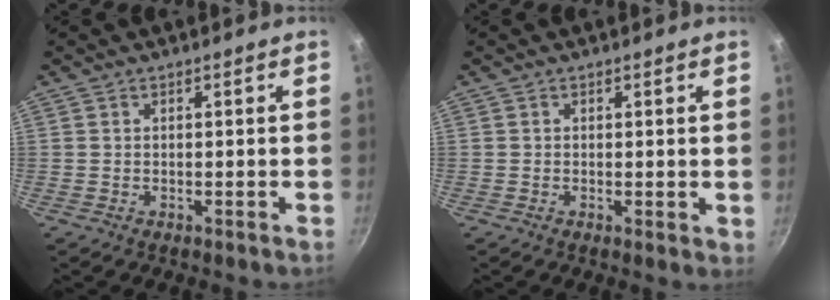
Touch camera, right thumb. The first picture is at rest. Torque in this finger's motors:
{"motor_torque": [-0.43, -0.22, -0.36, 0.02, -0.01]}